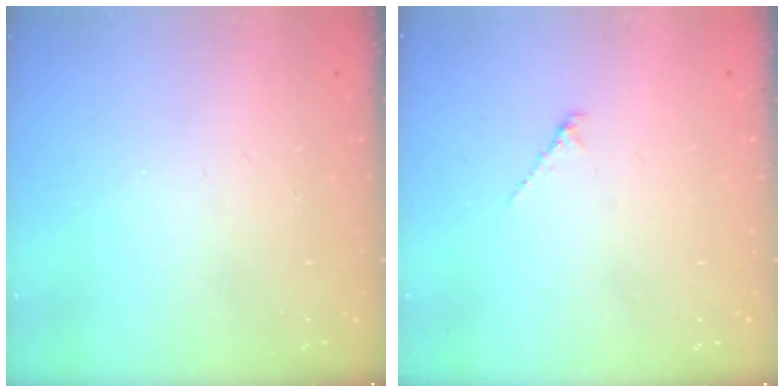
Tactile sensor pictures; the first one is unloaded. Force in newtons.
{"total": 1.2, "press": 1.1, "slide": 0.4}